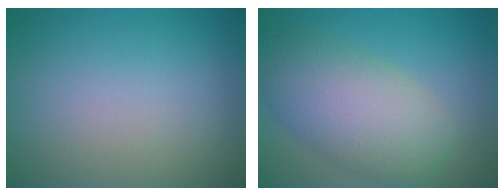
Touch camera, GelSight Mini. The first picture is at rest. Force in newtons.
{"total": 7.5, "press": 7.5, "slide": 0.2}